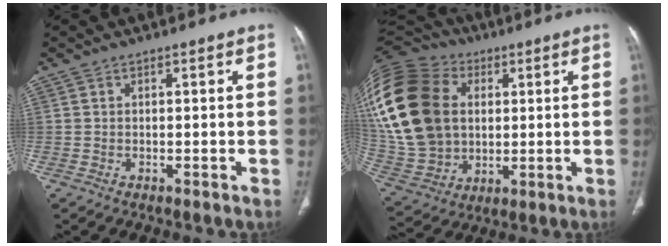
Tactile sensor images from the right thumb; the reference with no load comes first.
{"total": 31.5, "force": [6.3, 23.4, 20.1], "torque": [-0.459, 0.040, 0.134]}